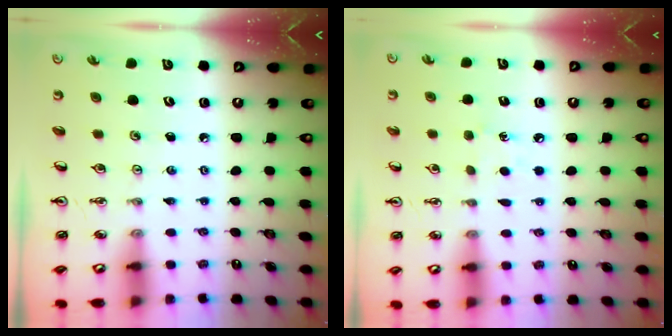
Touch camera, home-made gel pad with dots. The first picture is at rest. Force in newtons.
{"total": 5.4, "press": 5.4, "slide": 0.6}